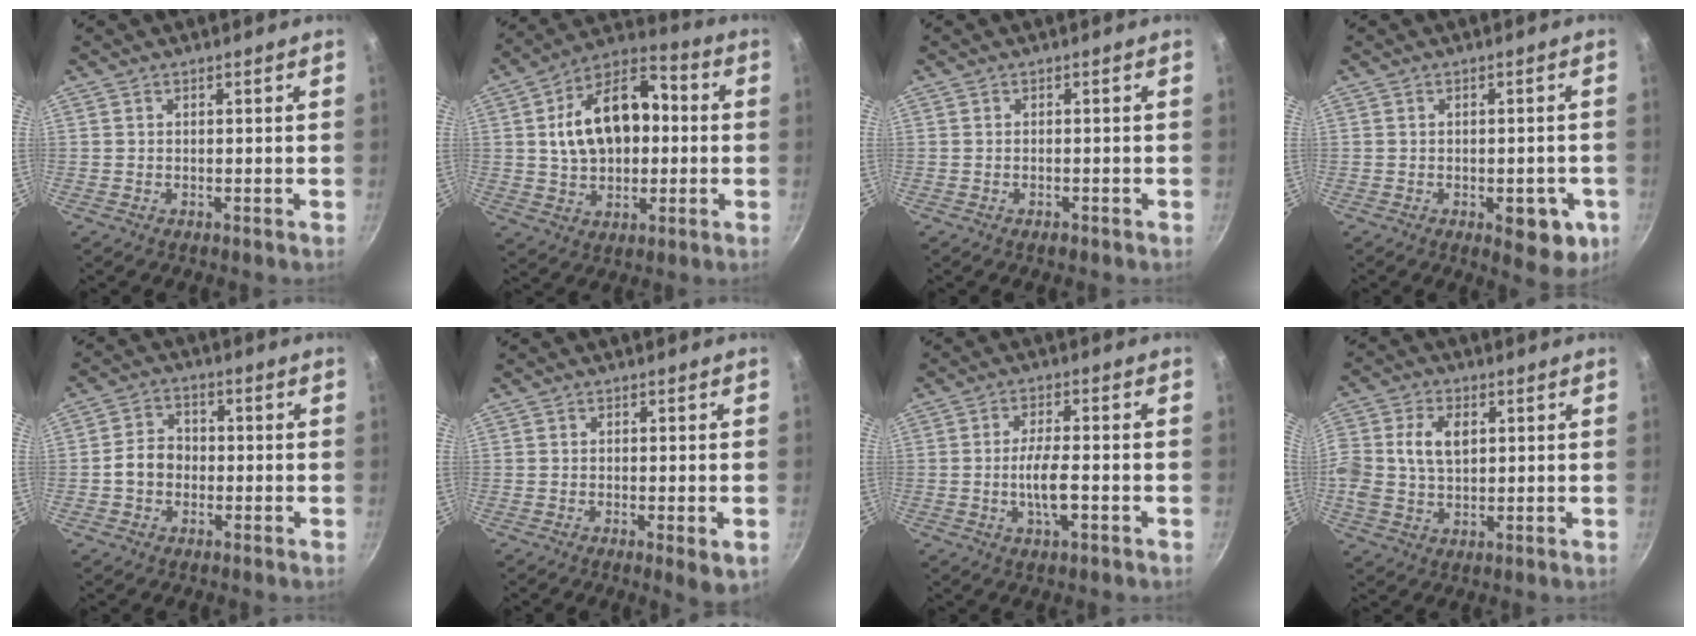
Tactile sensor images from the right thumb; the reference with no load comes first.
{"total": 17.8, "force": [1.8, 11.3, 13.7], "torque": [-0.199, 0.029, 0.024]}
{"total": 1.0, "force": [-0.7, 0.3, 0.6], "torque": [-0.011, 0.004, -0.012]}
{"total": 7.5, "force": [-2.9, 3.5, 6.0], "torque": [-0.051, 0.008, -0.026]}
{"total": 6.0, "force": [-1.2, 4.9, 3.1], "torque": [-0.040, 0.023, -0.031]}
{"total": 3.8, "force": [-1.1, 0.8, 3.6], "torque": [-0.054, -0.010, -0.017]}
{"total": 6.0, "force": [-1.4, 1.9, 5.5], "torque": [-0.102, 0.005, -0.026]}
{"total": 11.9, "force": [2.0, 8.1, 8.5], "torque": [-0.191, 0.003, 0.040]}